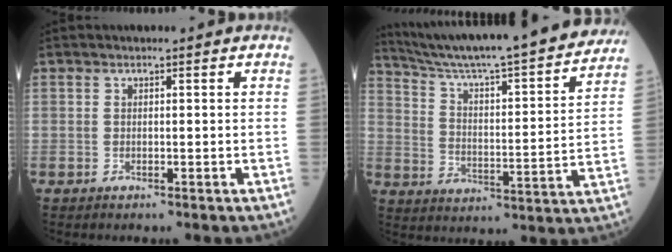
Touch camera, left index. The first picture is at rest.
{"total": 27.0, "force": [24.1, 1.2, 12.0], "torque": [-0.195, -0.042, 0.334]}